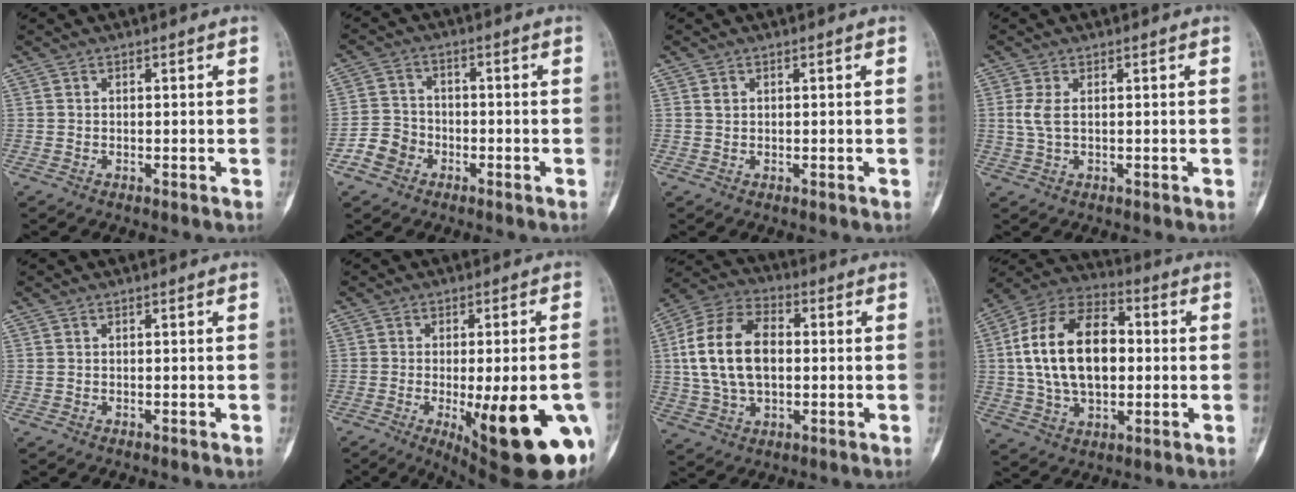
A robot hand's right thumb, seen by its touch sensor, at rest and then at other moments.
{"total": 5.2, "force": [-2.7, 4.2, 1.3], "torque": [-0.009, 0.023, -0.054]}
{"total": 1.0, "force": [0.4, 0.7, 0.5], "torque": [-0.007, 0.002, 0.009]}
{"total": 3.2, "force": [0.5, 1.3, 2.8], "torque": [-0.078, 0.002, 0.015]}
{"total": 0.0}
{"total": 21.7, "force": [-6.8, 6.2, 19.7], "torque": [-0.208, -0.011, -0.073]}
{"total": 16.3, "force": [1.2, 10.1, 12.7], "torque": [-0.238, 0.022, 0.021]}
{"total": 20.1, "force": [1.5, 12.2, 15.9], "torque": [-0.272, 0.021, 0.026]}